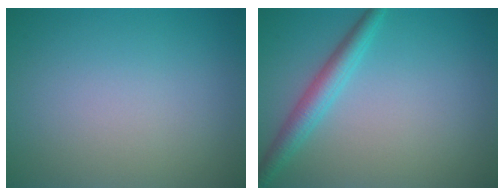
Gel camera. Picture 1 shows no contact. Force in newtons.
{"total": 2.9, "press": 2.9, "slide": 0.1}